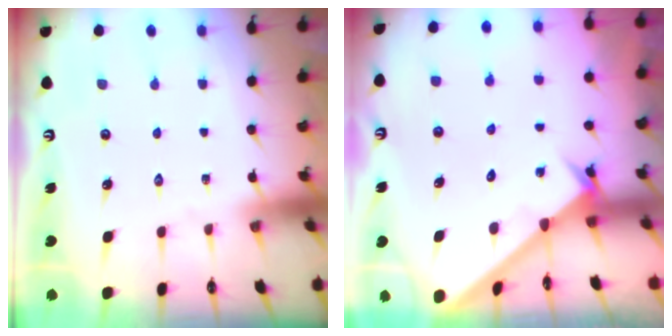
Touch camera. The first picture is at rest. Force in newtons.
{"total": 2.0, "press": 2.0, "slide": 0.2}